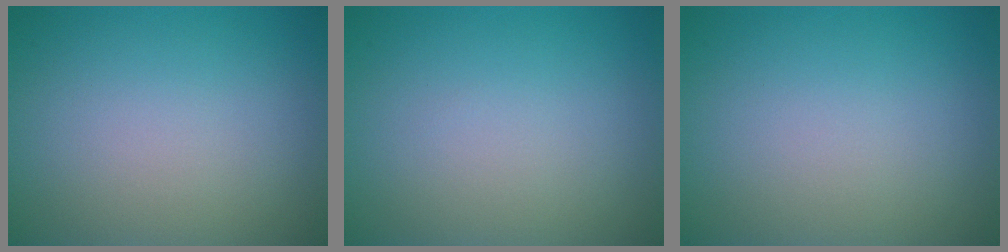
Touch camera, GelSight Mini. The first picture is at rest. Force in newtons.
{"total": 0.0}
{"total": 0.0}